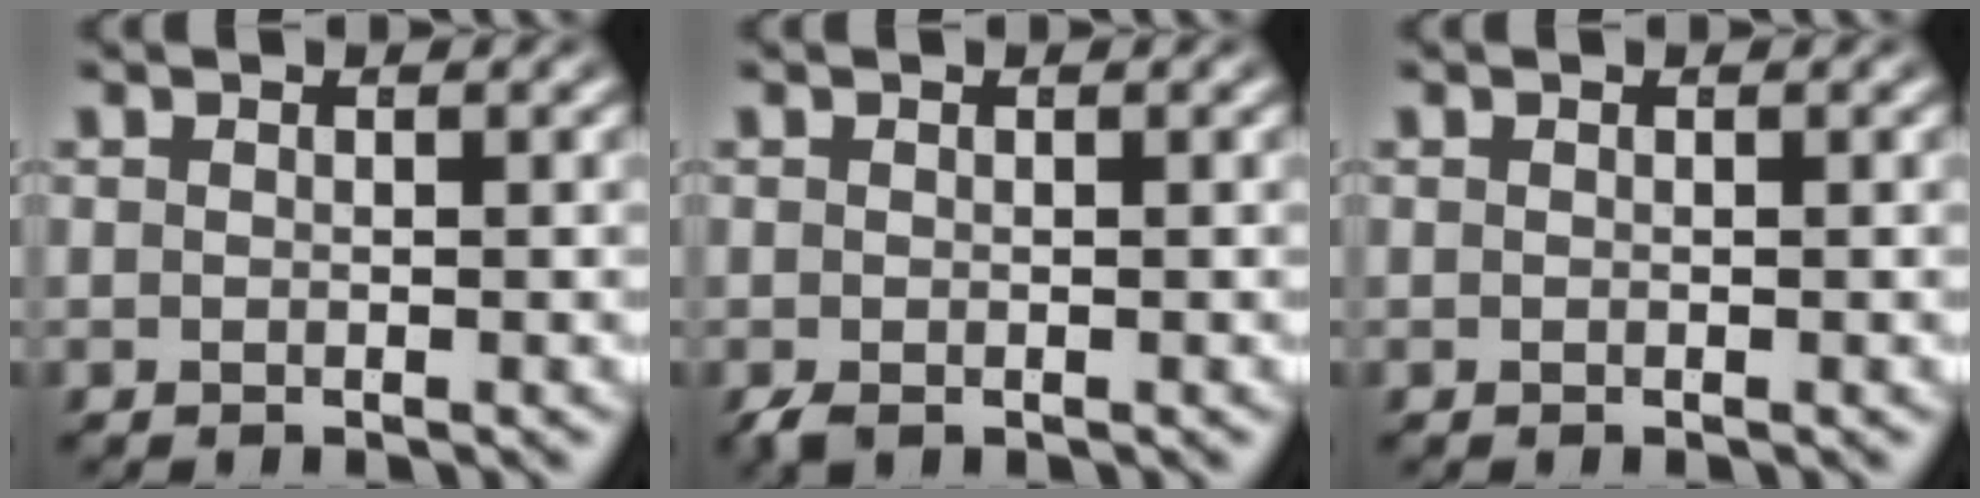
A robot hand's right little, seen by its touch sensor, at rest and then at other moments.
{"total": 1.0, "force": [-0.8, 0.4, 0.5], "torque": [-0.013, -0.010, -0.009]}
{"total": 0.0}